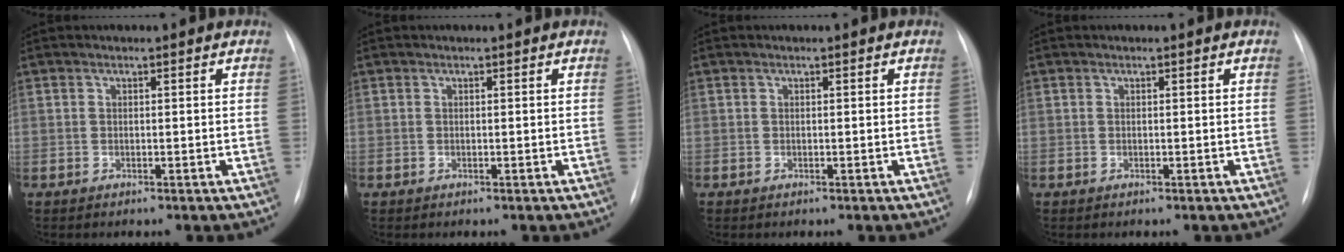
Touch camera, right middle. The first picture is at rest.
{"total": 0.0}
{"total": 0.0}
{"total": 0.0}